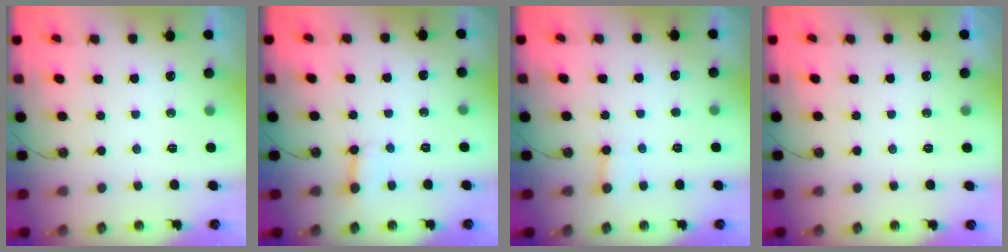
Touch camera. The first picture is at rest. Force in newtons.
{"total": 3.0, "press": 3.0, "slide": 0.2}
{"total": 2.4, "press": 2.4, "slide": 0.1}
{"total": 0.0}